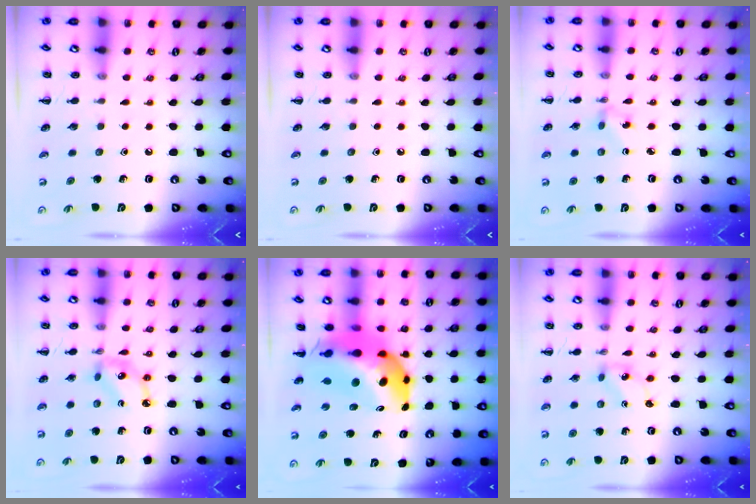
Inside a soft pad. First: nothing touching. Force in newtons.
{"total": 0.0}
{"total": 1.3, "press": 1.0, "slide": 0.7}
{"total": 6.7, "press": 6.5, "slide": 1.6}
{"total": 15.9, "press": 15.2, "slide": 4.7}
{"total": 1.4, "press": 1.3, "slide": 0.3}